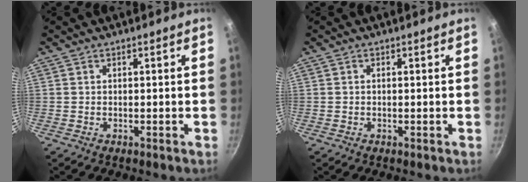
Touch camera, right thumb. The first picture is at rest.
{"total": 0.0}